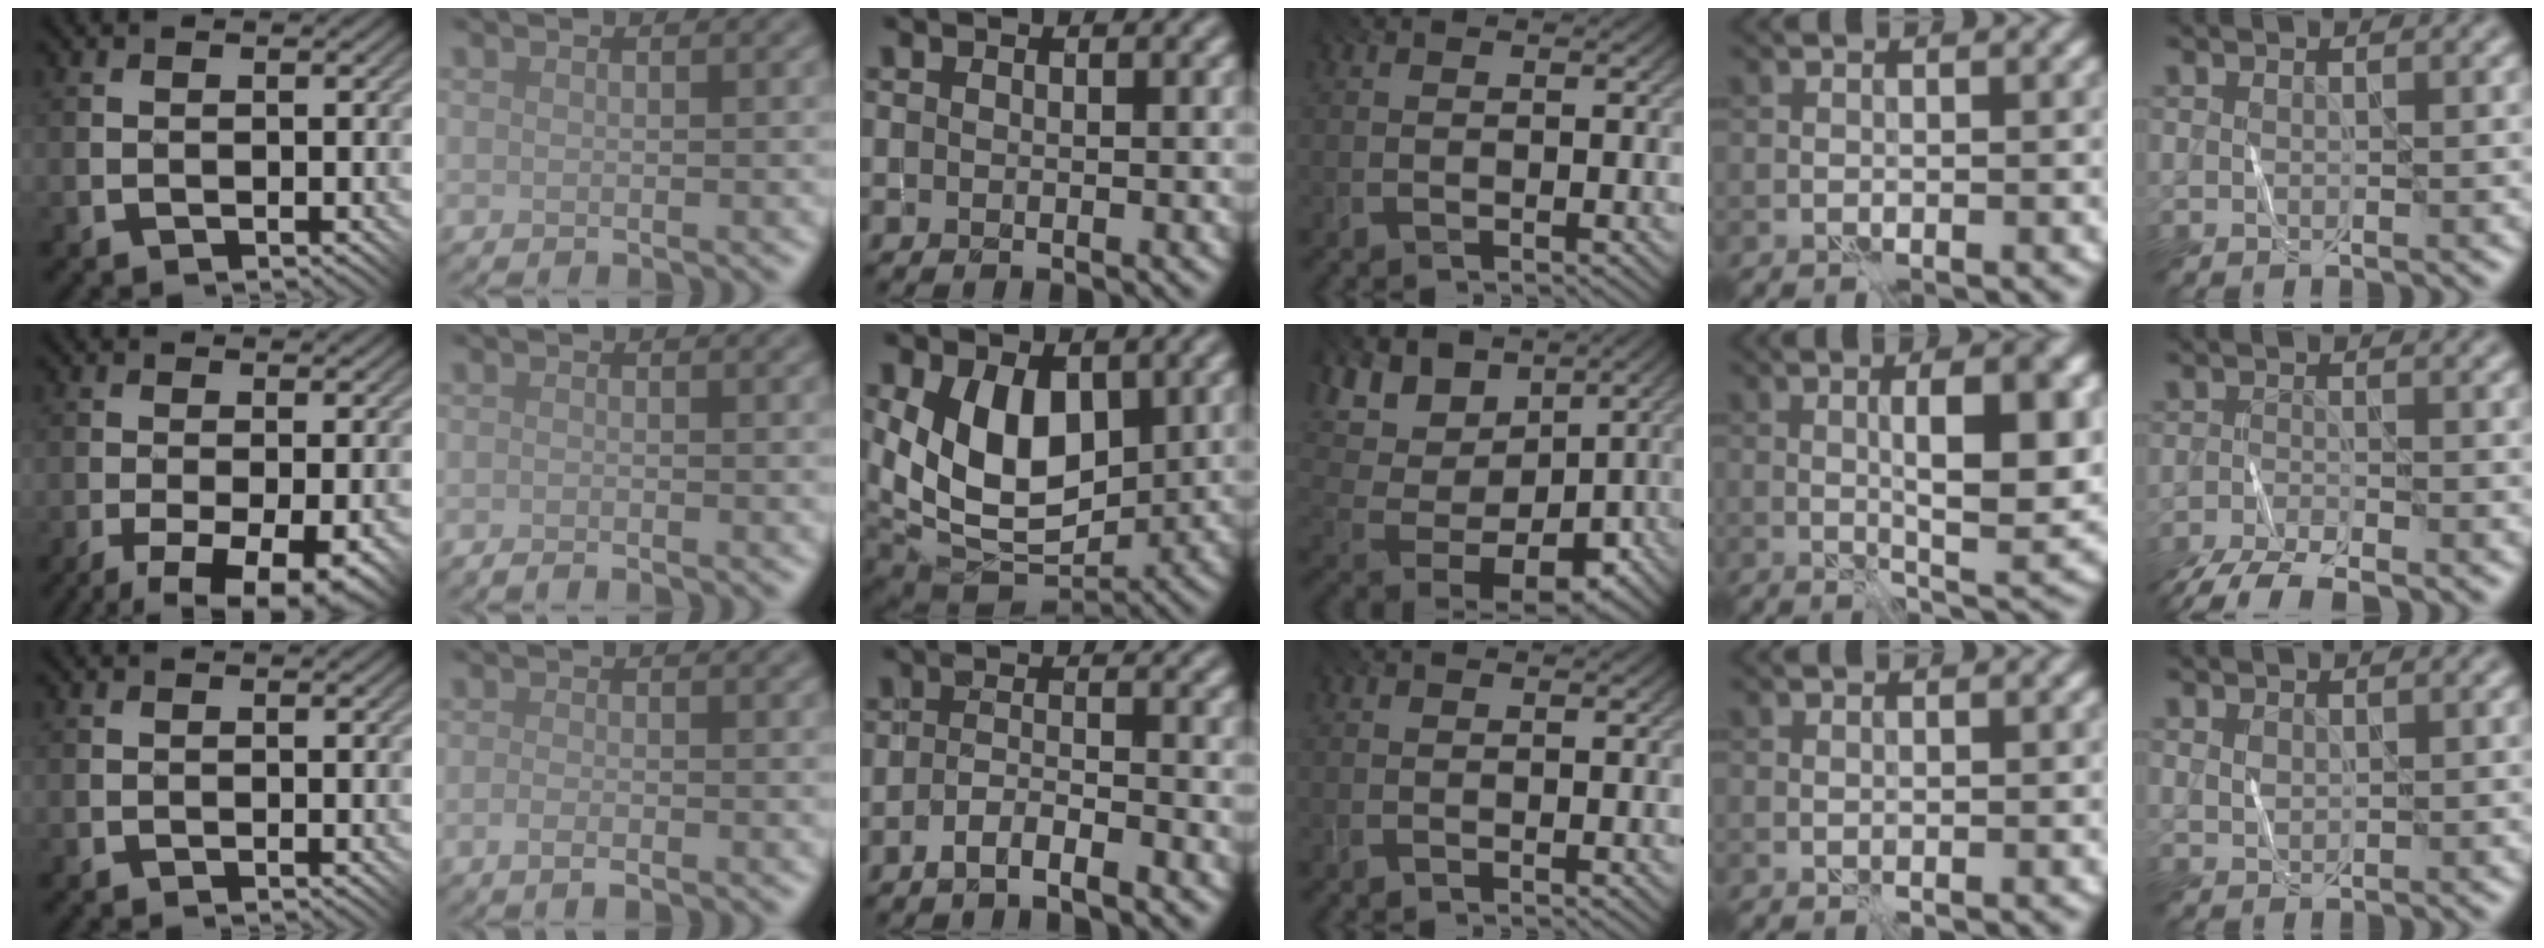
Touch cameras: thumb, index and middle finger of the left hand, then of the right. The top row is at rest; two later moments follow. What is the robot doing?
{"motion": "fold", "object": "shorts"}